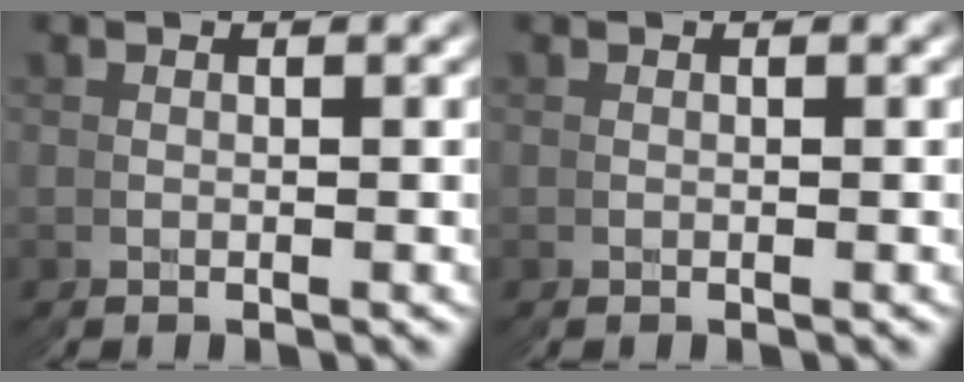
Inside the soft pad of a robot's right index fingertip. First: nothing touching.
{"total": 0.0}